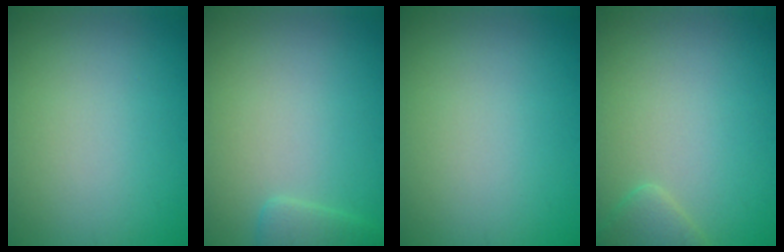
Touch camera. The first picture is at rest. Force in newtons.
{"total": 1.6, "press": 1.5, "slide": 0.2}
{"total": 0.0}
{"total": 1.9, "press": 1.9, "slide": 0.1}